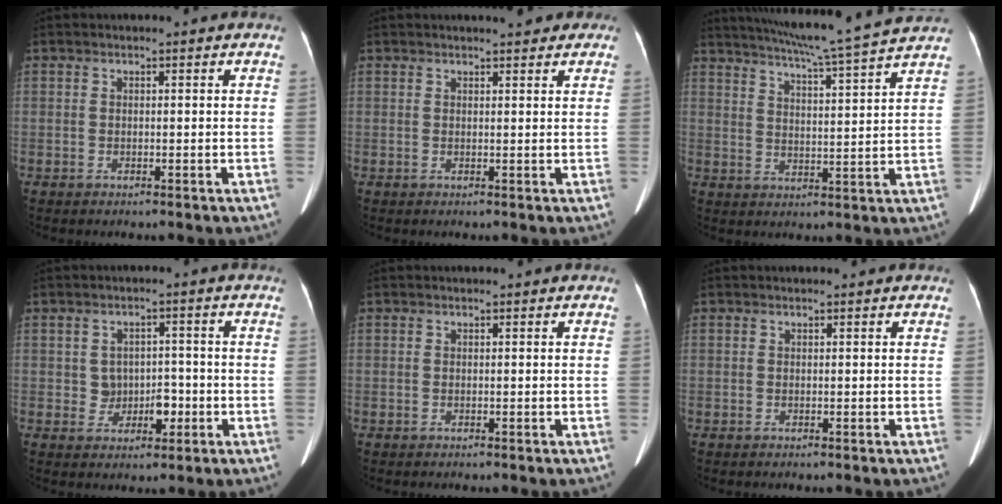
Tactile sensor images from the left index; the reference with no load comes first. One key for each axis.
{"total": 4.0, "fx": 3.3, "fy": 1.1, "fz": 1.9, "tx": -0.020, "ty": 0.013, "tz": 0.036}
{"total": 15.4, "fx": 13.6, "fy": -1.8, "fz": 6.9, "tx": -0.123, "ty": -0.013, "tz": 0.185}
{"total": 4.1, "fx": -0.8, "fy": 3.4, "fz": 2.2, "tx": -0.030, "ty": 0.013, "tz": -0.005}
{"total": 0.0}
{"total": 0.0}